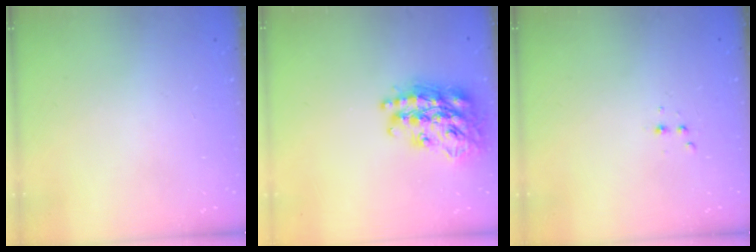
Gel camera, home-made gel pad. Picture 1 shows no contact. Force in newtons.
{"total": 23.2, "press": 23.2, "slide": 1.8}
{"total": 2.5, "press": 2.4, "slide": 0.5}